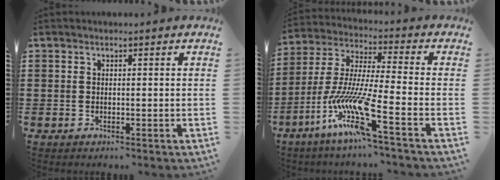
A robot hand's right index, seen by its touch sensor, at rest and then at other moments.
{"total": 12.2, "force": [-7.3, 1.1, 9.7], "torque": [-0.223, -0.022, -0.154]}